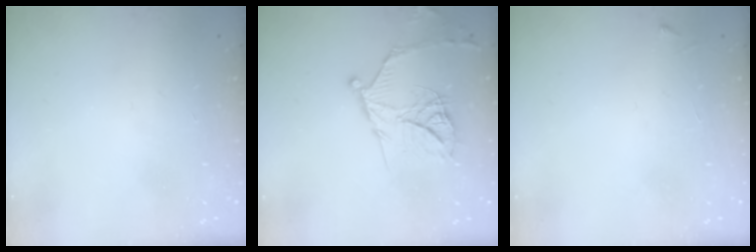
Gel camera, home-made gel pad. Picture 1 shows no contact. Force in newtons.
{"total": 16.5, "press": 16.5, "slide": 1.6}
{"total": 2.5, "press": 2.5, "slide": 0.3}